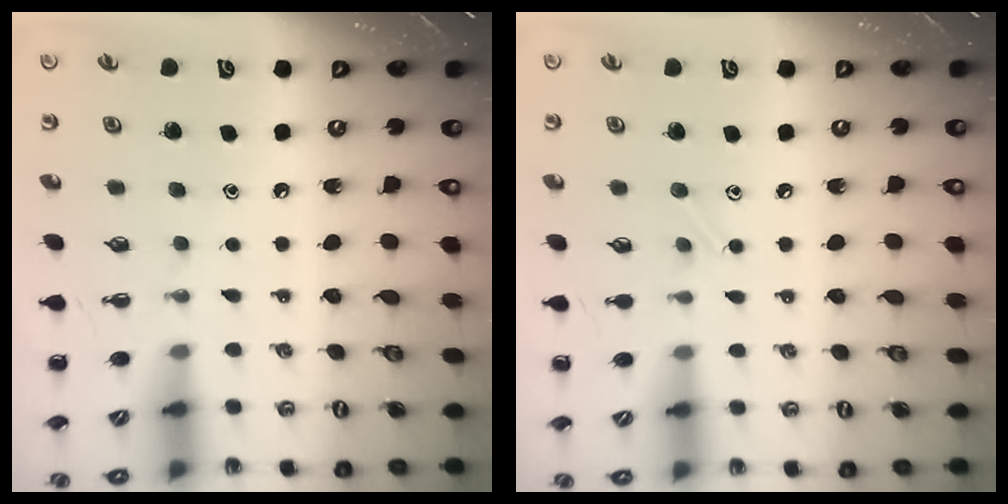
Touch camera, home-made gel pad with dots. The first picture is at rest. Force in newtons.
{"total": 4.9, "press": 4.7, "slide": 1.5}